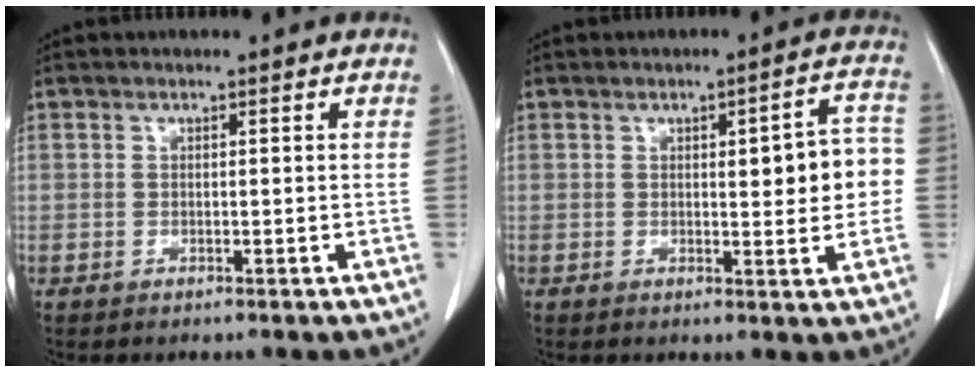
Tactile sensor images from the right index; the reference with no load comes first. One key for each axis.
{"total": 7.6, "fx": 0.4, "fy": 2.1, "fz": 7.3, "tx": -0.087, "ty": 0.015, "tz": 0.005}